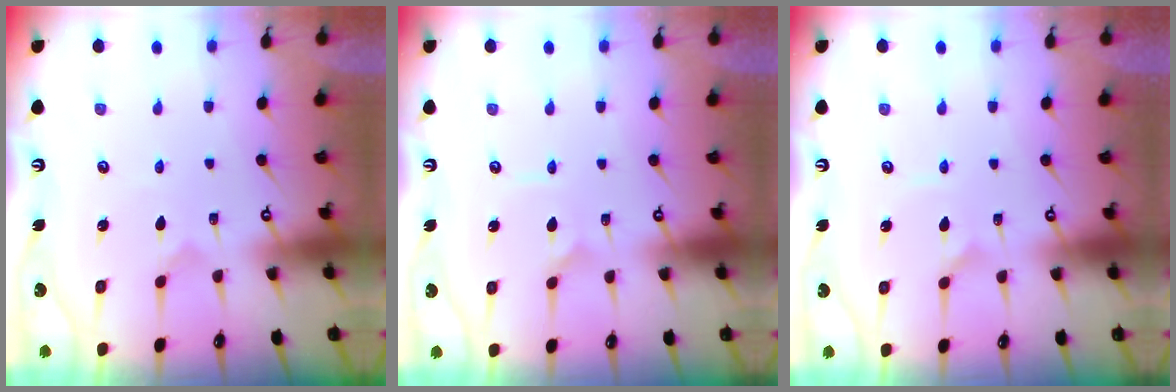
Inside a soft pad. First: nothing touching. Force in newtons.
{"total": 1.6, "press": 1.6, "slide": 0.1}
{"total": 1.6, "press": 1.5, "slide": 0.4}